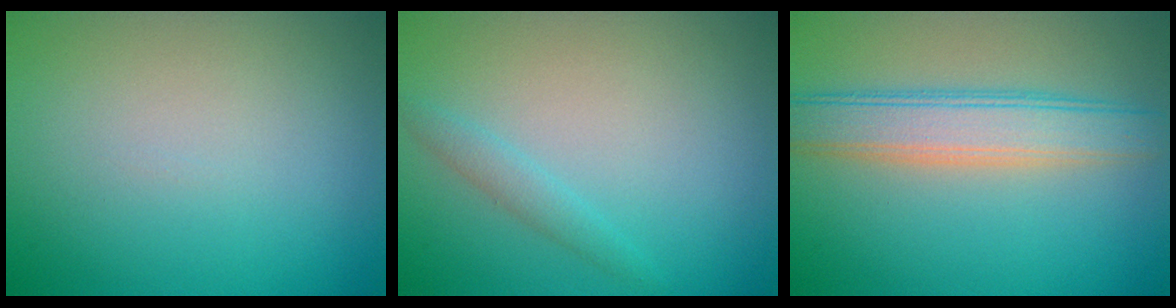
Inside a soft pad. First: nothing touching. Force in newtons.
{"total": 1.4, "press": 1.4, "slide": 0.1}
{"total": 5.4, "press": 5.4, "slide": 0.3}